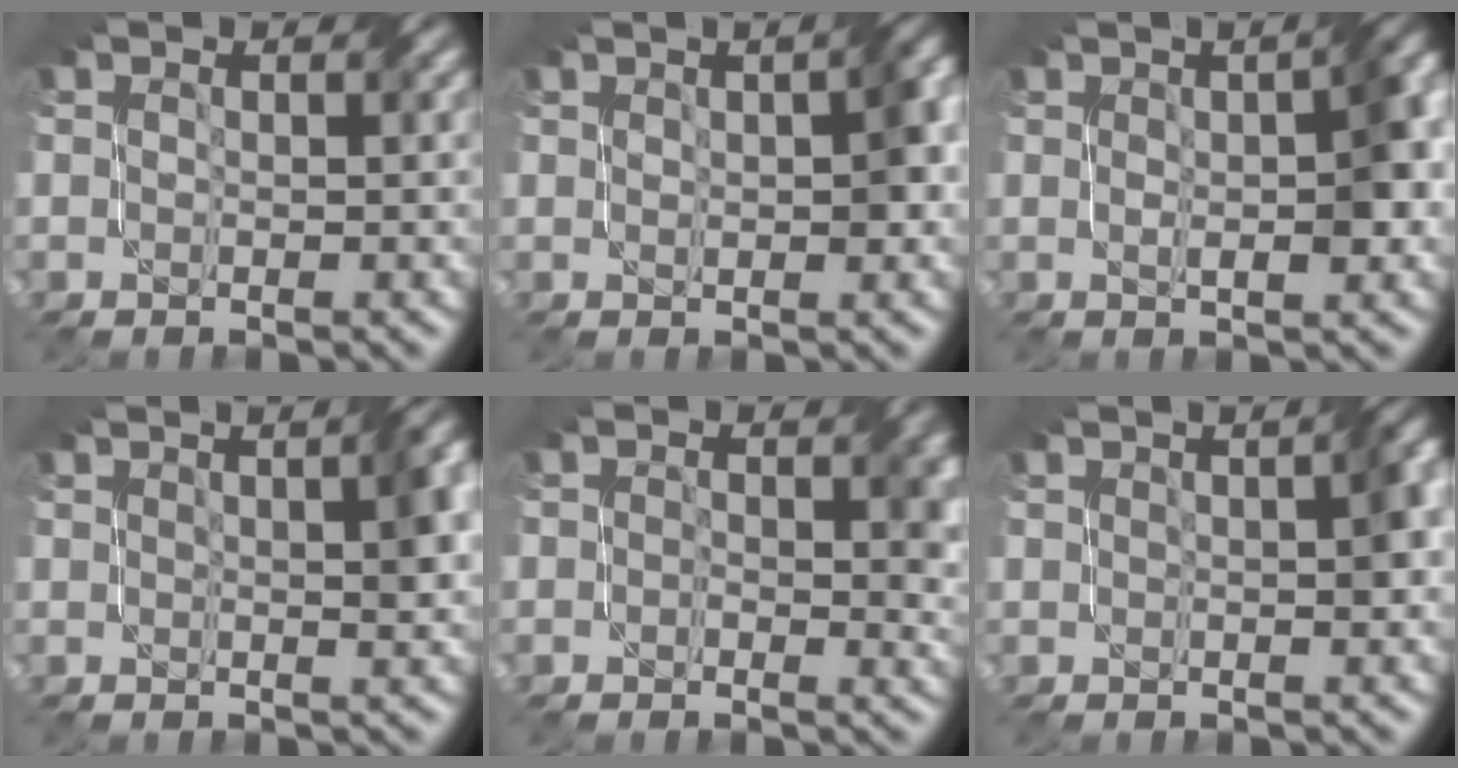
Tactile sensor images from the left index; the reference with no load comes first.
{"total": 3.9, "force": [0.6, 1.5, 3.6], "torque": [-0.049, 0.013, 0.010]}
{"total": 6.5, "force": [0.6, 2.1, 6.1], "torque": [-0.079, 0.014, 0.008]}
{"total": 5.2, "force": [1.3, 1.7, 4.7], "torque": [-0.035, 0.019, 0.015]}
{"total": 3.6, "force": [0.3, 2.1, 2.9], "torque": [-0.028, -0.001, -0.002]}
{"total": 3.5, "force": [0.6, 0.9, 3.4], "torque": [-0.041, 0.015, 0.009]}